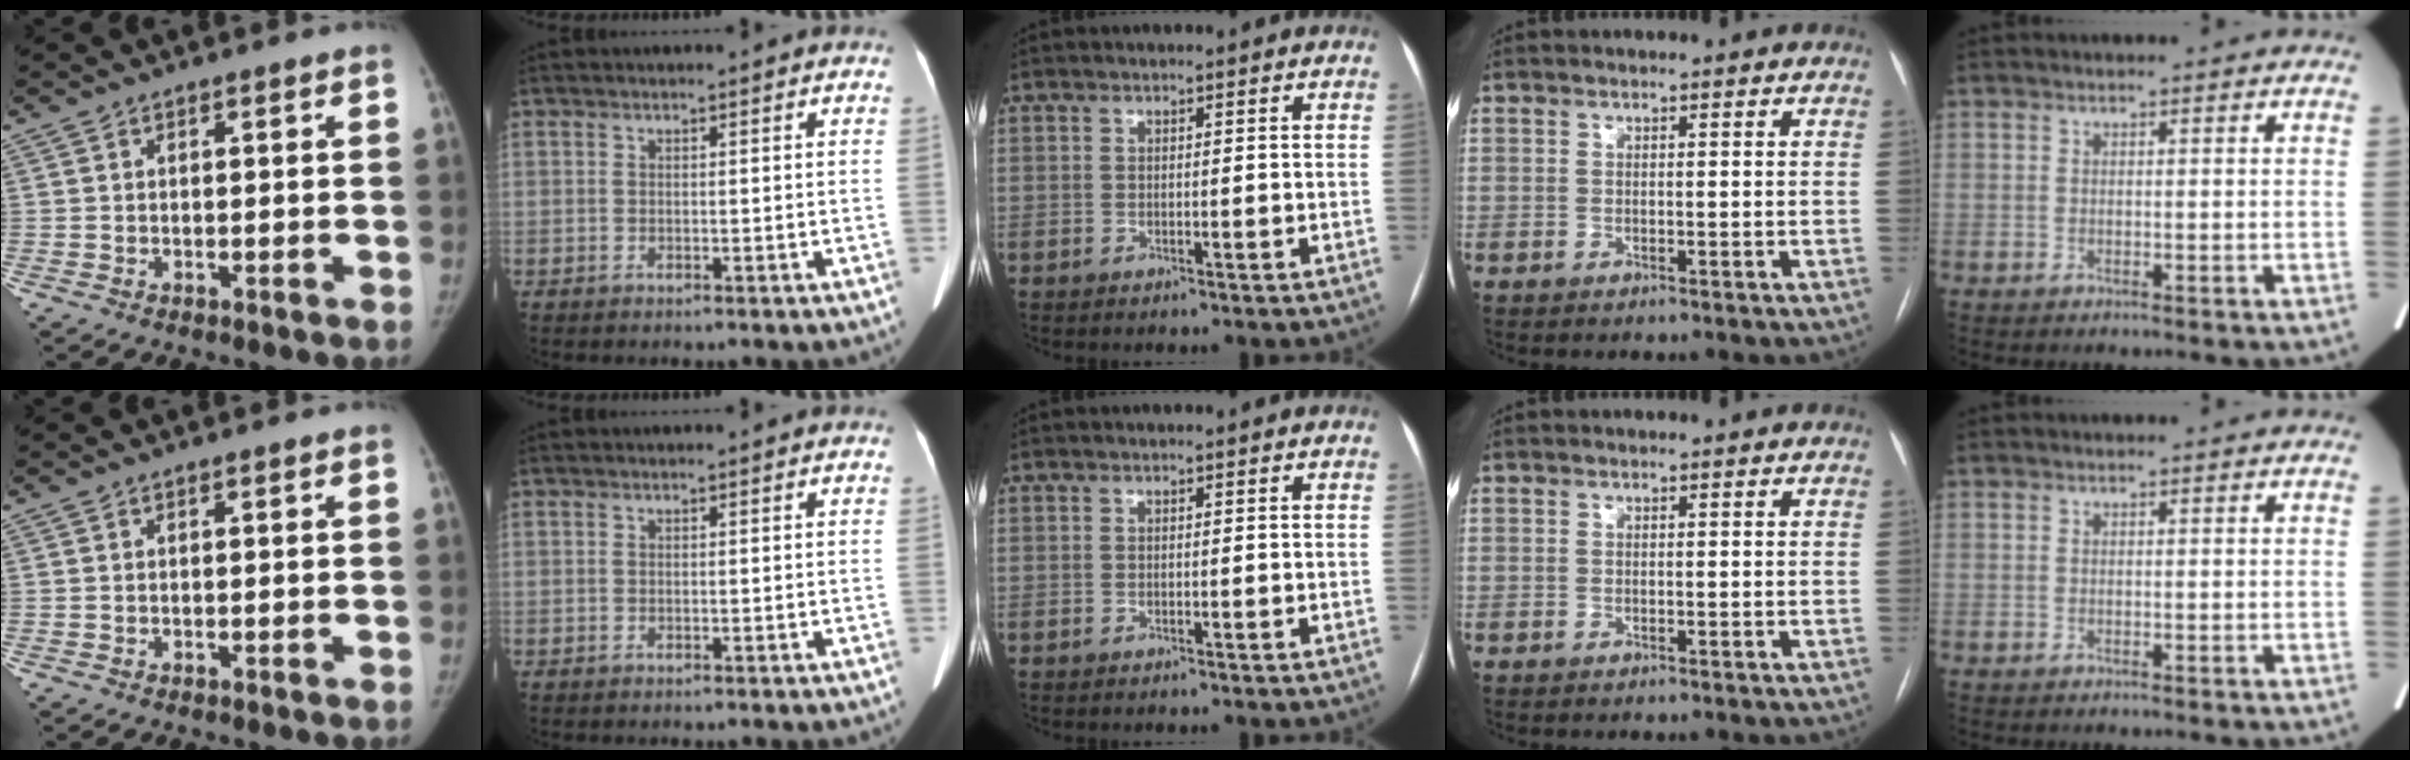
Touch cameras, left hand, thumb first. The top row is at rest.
{}